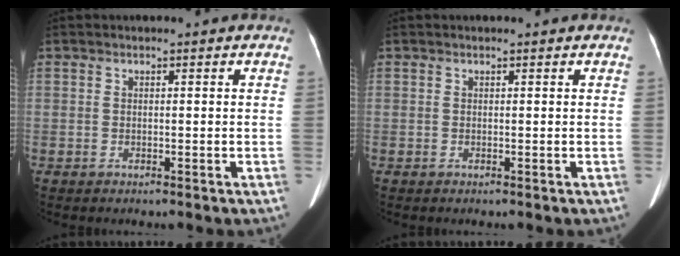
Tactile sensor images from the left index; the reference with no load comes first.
{"total": 0.0}